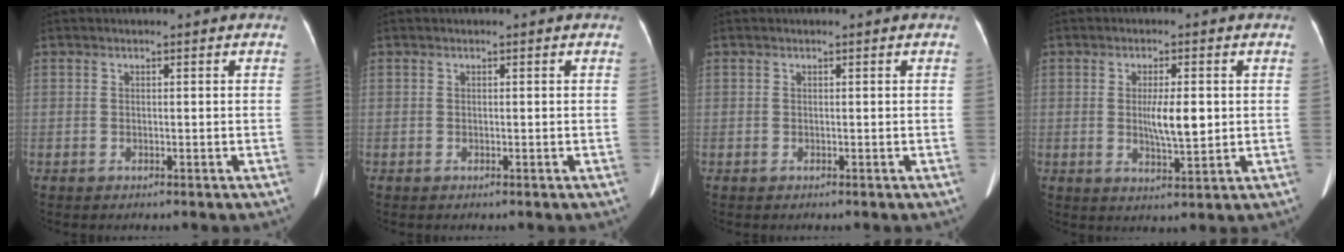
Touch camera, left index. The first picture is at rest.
{"total": 0.0}
{"total": 0.0}
{"total": 5.5, "force": [0.3, 1.2, 5.4], "torque": [-0.094, -0.005, 0.007]}